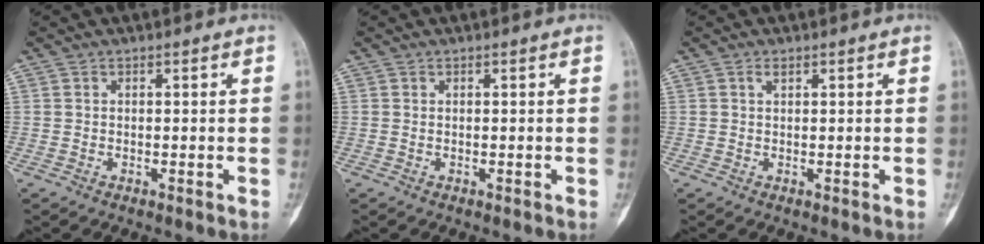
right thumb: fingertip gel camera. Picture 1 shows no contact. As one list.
[{"total": 0.0}, {"total": 1.0, "force": [0.5, 0.5, 0.7], "torque": [-0.011, 0.001, 0.009]}]